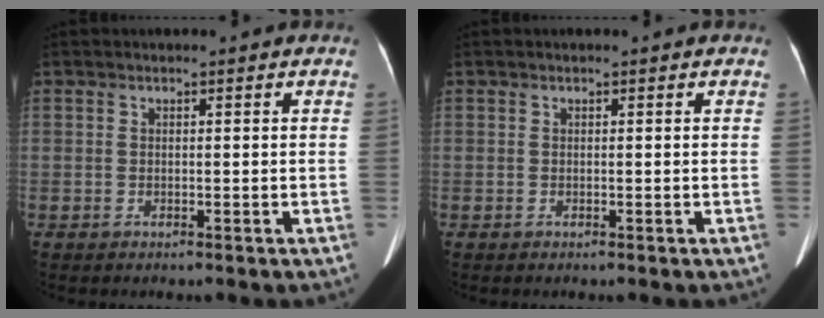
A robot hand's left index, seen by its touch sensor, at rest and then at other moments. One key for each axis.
{"total": 0.0}